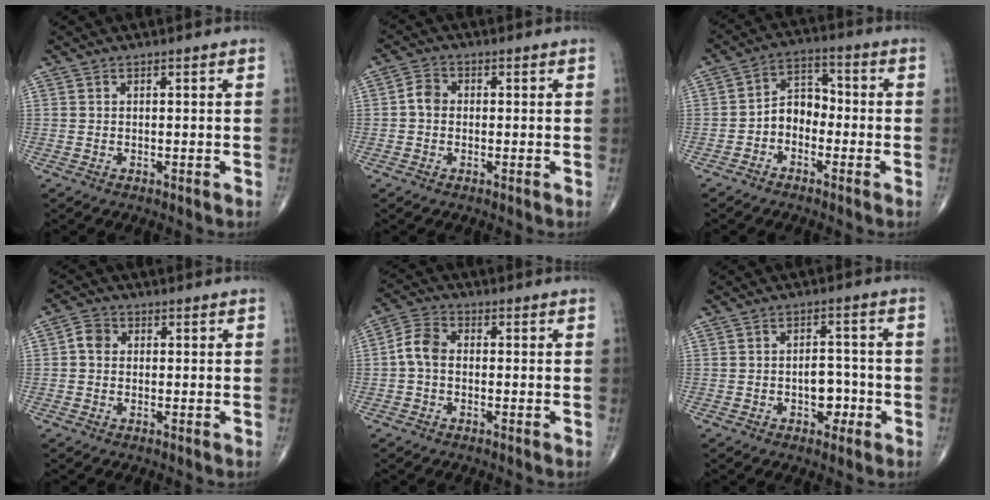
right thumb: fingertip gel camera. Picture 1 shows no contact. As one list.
[{"total": 3.1, "force": [-0.2, 2.5, 1.8], "torque": [-0.026, 0.011, -0.013]}, {"total": 6.3, "force": [-2.0, 4.6, 3.8], "torque": [-0.042, 0.036, -0.052]}, {"total": 3.0, "force": [0.1, 2.5, 1.6], "torque": [-0.020, 0.008, -0.004]}, {"total": 5.1, "force": [-0.5, 3.5, 3.7], "torque": [-0.068, 0.016, -0.022]}, {"total": 5.2, "force": [-1.7, 3.3, 3.6], "torque": [-0.026, 0.018, -0.025]}]